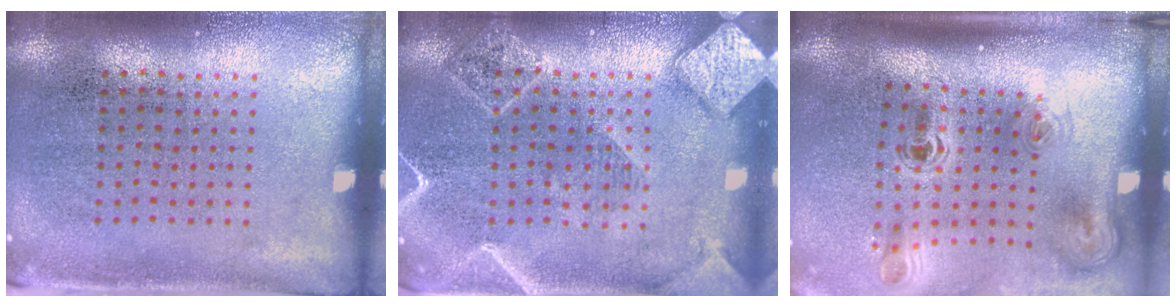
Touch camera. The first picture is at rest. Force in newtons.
{"total": 2.1, "press": 2.1, "slide": 0.2}
{"total": 2.4, "press": 1.6, "slide": 1.8}